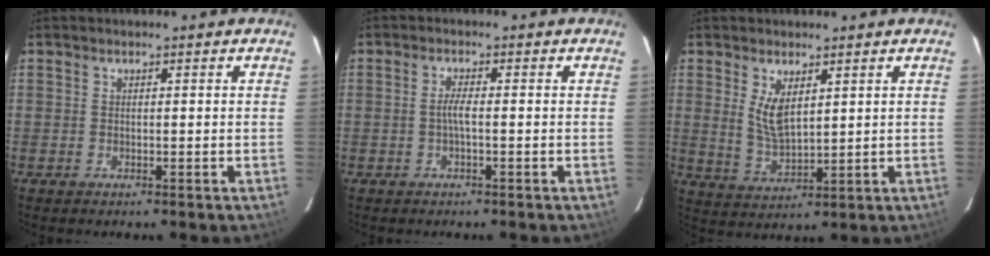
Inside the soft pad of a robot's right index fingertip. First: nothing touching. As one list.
[{"total": 1.9, "force": [-0.6, 0.0, 1.8], "torque": [-0.038, 0.003, -0.012]}, {"total": 6.1, "force": [2.3, 2.8, 5.0], "torque": [-0.089, -0.009, 0.054]}]